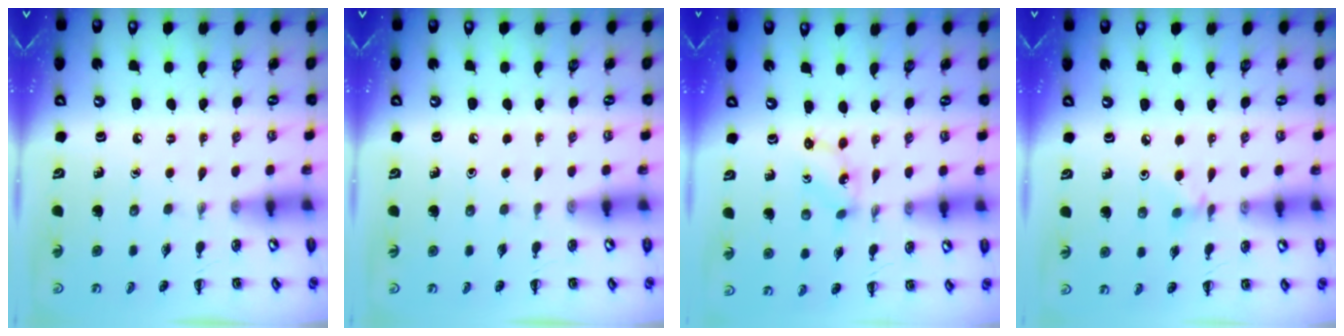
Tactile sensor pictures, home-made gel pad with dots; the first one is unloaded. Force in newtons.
{"total": 0.0}
{"total": 1.1, "press": 1.1, "slide": 0.4}
{"total": 2.8, "press": 2.6, "slide": 0.9}